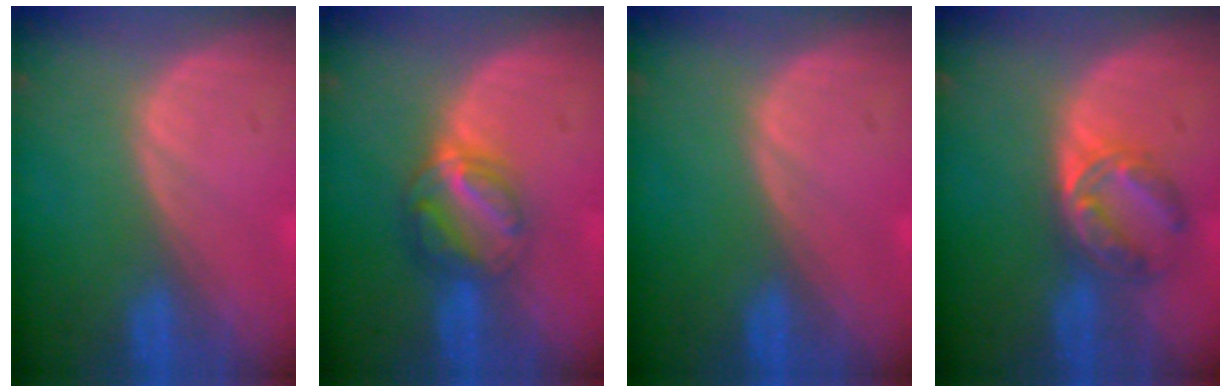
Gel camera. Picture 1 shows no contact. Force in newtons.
{"total": 6.5, "press": 5.5, "slide": 3.4}
{"total": 0.0}
{"total": 6.2, "press": 5.7, "slide": 2.5}